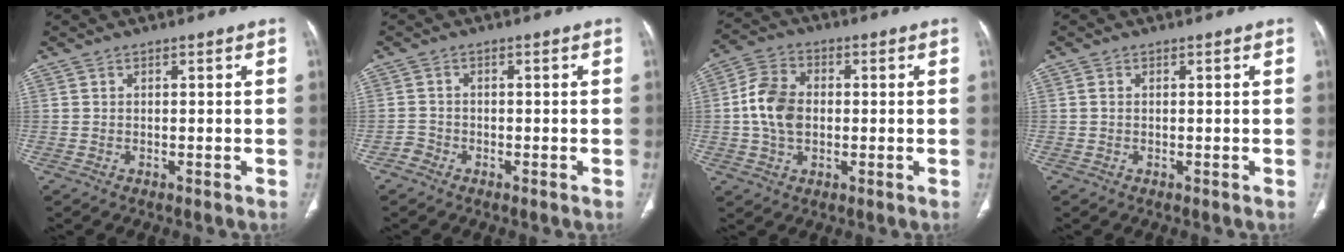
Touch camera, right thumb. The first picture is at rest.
{"total": 1.7, "force": [-1.3, 1.1, 0.1], "torque": [-0.004, 0.006, -0.031]}
{"total": 9.5, "force": [-0.1, 6.7, 6.8], "torque": [-0.125, 0.016, -0.008]}
{"total": 0.7, "force": [0.0, 0.4, 0.5], "torque": [-0.012, -0.001, -0.001]}